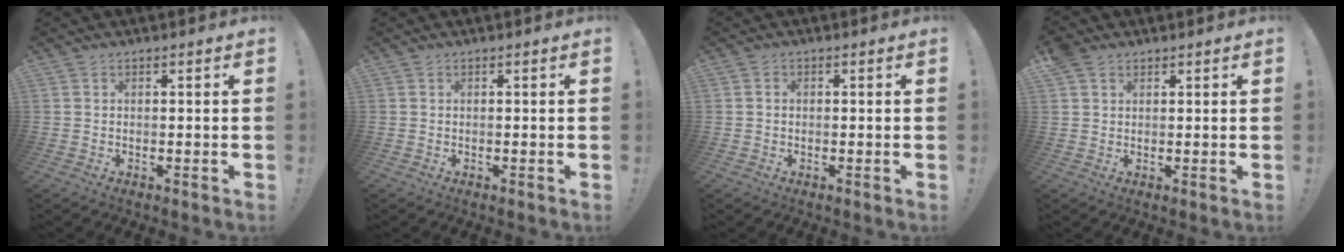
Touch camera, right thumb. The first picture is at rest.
{"total": 0.0}
{"total": 0.8, "force": [-0.3, 0.7, 0.2], "torque": [-0.007, 0.005, -0.005]}
{"total": 3.5, "force": [2.2, 2.4, 1.3], "torque": [-0.027, -0.006, 0.043]}